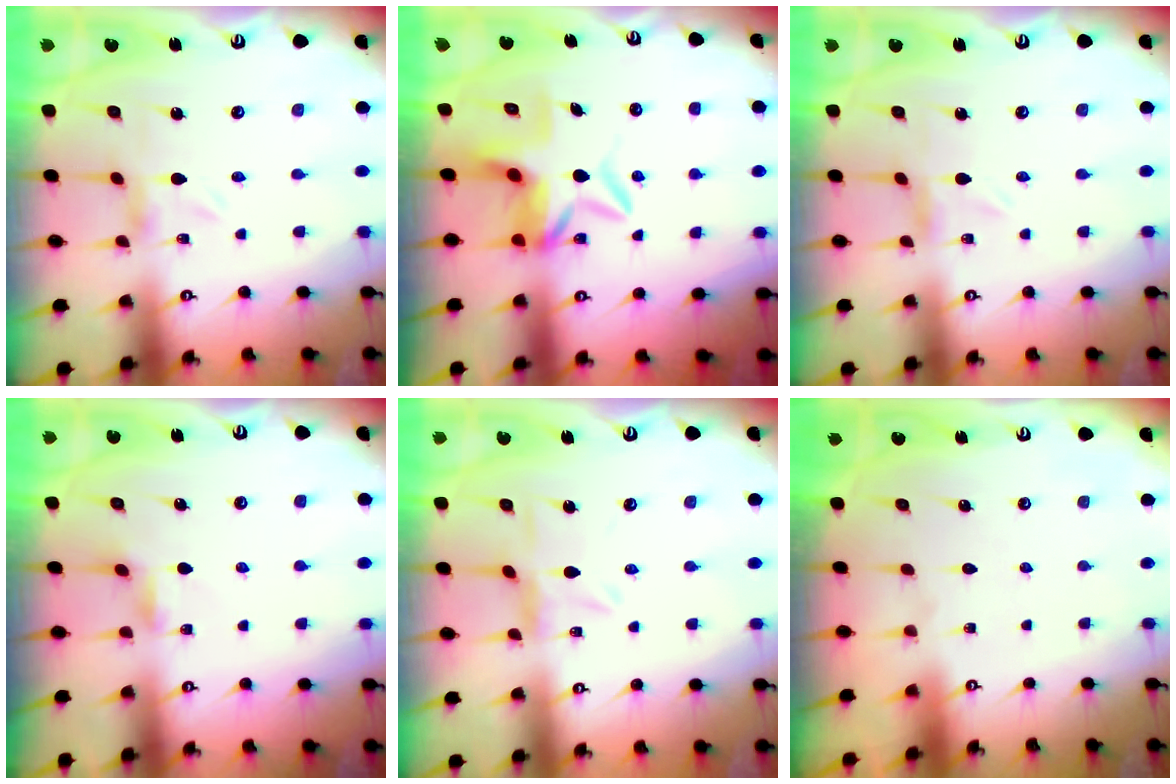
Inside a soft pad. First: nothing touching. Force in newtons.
{"total": 7.3, "press": 6.9, "slide": 2.4}
{"total": 0.0}
{"total": 2.7, "press": 2.7, "slide": 0.5}
{"total": 3.8, "press": 3.7, "slide": 0.4}
{"total": 1.6, "press": 1.6, "slide": 0.1}